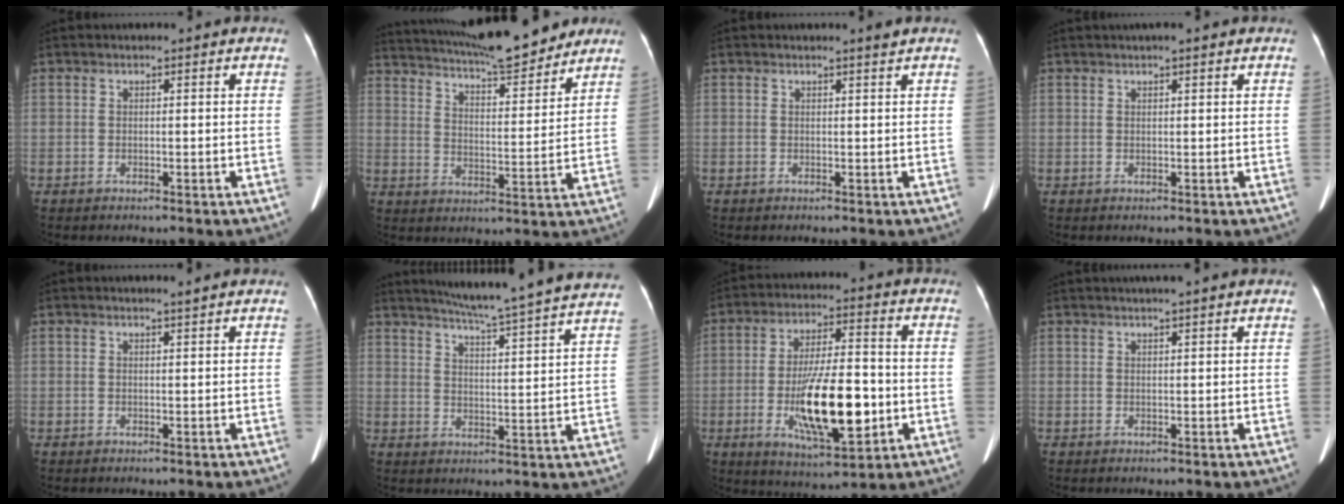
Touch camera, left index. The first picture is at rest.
{"total": 18.7, "force": [16.7, 2.5, 8.2], "torque": [-0.141, 0.011, 0.245]}
{"total": 0.7, "force": [0.6, -0.3, 0.3], "torque": [-0.015, -0.009, 0.014]}
{"total": 2.6, "force": [1.9, 0.2, 1.7], "torque": [-0.023, 0.019, 0.026]}
{"total": 0.7, "force": [0.6, -0.3, 0.2], "torque": [-0.015, -0.008, 0.015]}
{"total": 21.2, "force": [19.3, -1.1, 8.8], "torque": [-0.140, -0.036, 0.244]}
{"total": 15.0, "force": [-3.3, 4.1, 14.1], "torque": [-0.252, -0.007, -0.050]}
{"total": 4.1, "force": [3.4, -0.3, 2.2], "torque": [-0.027, 0.026, 0.046]}